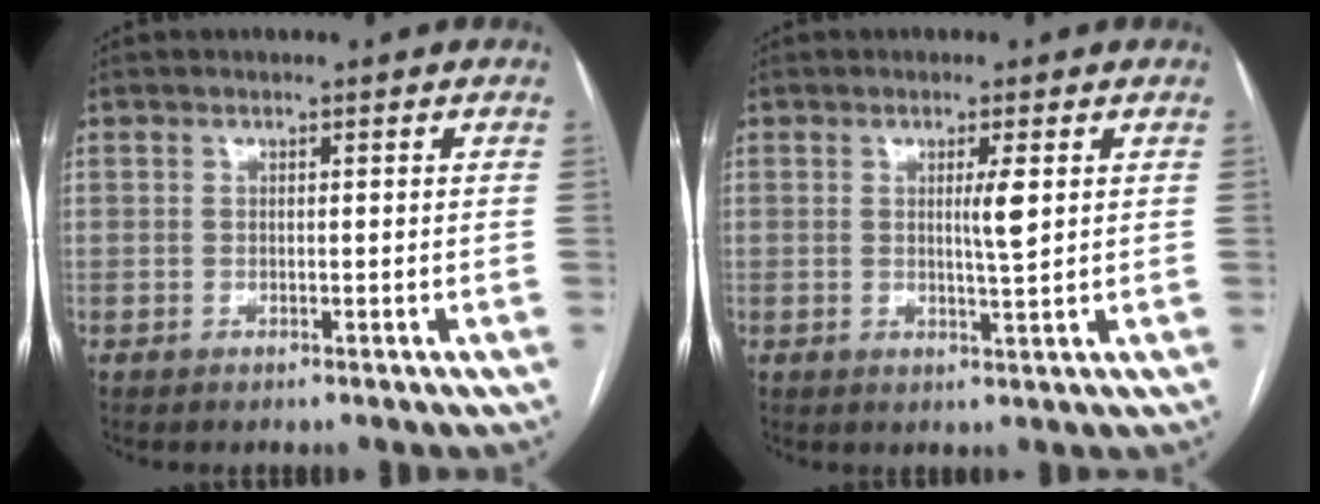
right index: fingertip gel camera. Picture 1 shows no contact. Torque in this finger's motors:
{"motor_torque": [0.15, -0.02, 0.14, 0.04]}